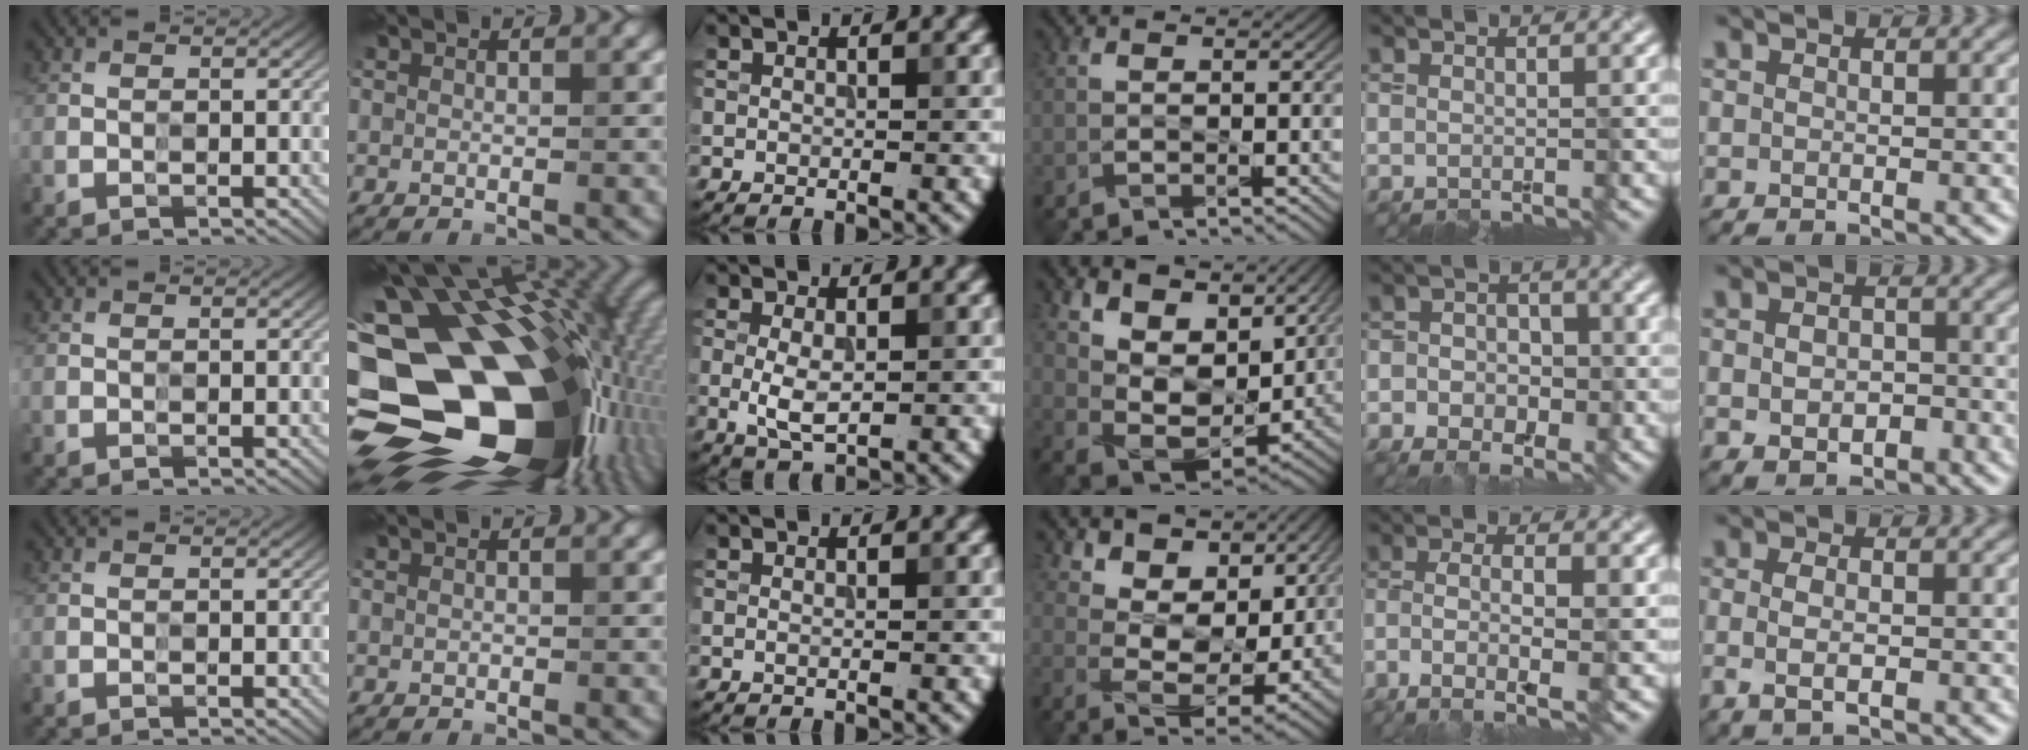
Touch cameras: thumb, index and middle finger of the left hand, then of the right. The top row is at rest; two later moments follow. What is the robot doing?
{"motion": "wipe", "object": "paper plate"}